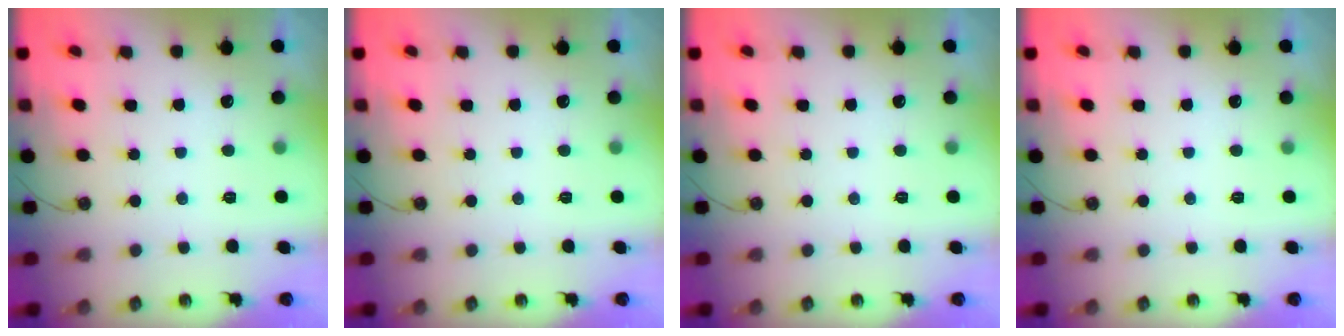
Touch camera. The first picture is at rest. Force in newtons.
{"total": 0.0}
{"total": 0.0}
{"total": 0.0}